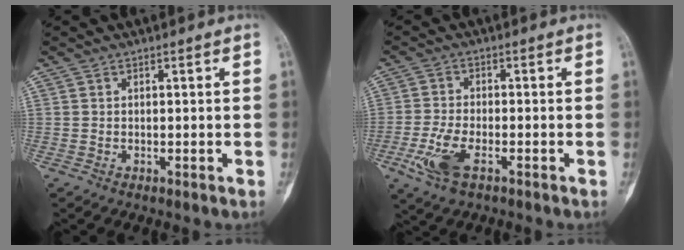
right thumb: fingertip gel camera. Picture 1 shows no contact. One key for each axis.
{"total": 7.2, "fx": -3.1, "fy": 3.1, "fz": 5.7, "tx": -0.133, "ty": 0.003, "tz": -0.059}